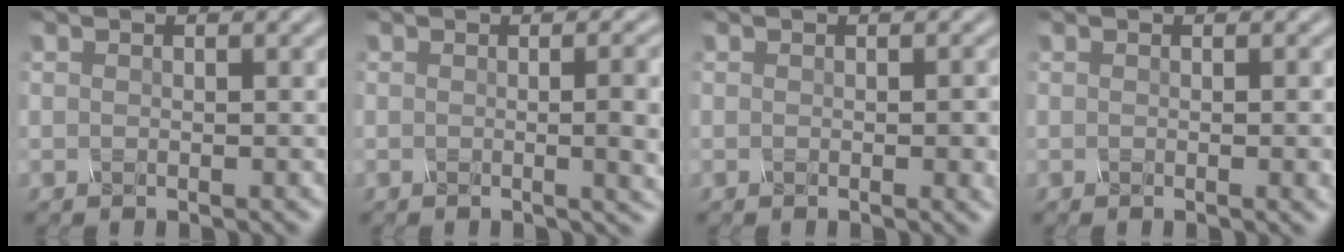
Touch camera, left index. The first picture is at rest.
{"total": 5.7, "force": [-0.1, 2.2, 5.3], "torque": [-0.042, 0.001, -0.002]}
{"total": 1.3, "force": [-0.2, 0.4, 1.3], "torque": [-0.016, -0.004, -0.001]}
{"total": 2.2, "force": [-0.1, 0.6, 2.1], "torque": [-0.018, 0.000, -0.004]}